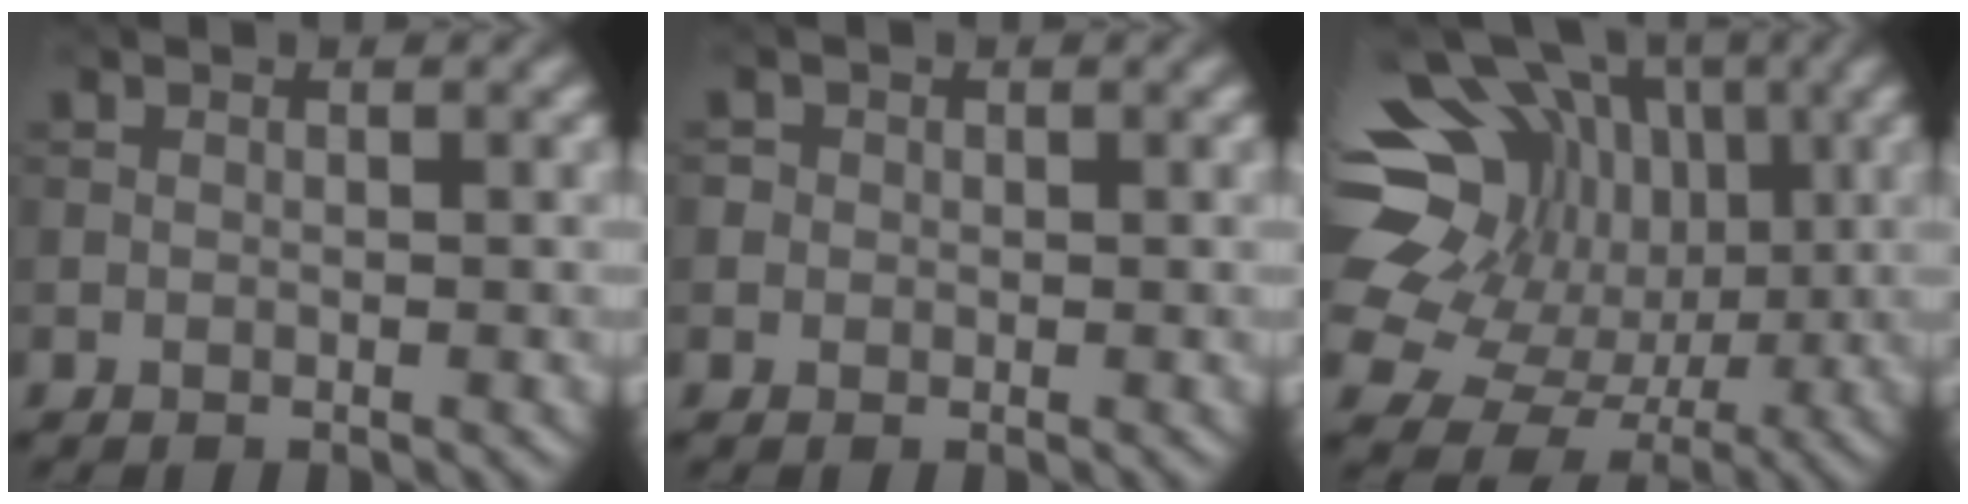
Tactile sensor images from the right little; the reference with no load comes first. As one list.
[{"total": 0.8, "force": [0.1, 0.8, 0.1], "torque": [0.006, -0.002, -0.001]}, {"total": 17.4, "force": [4.3, 14.4, 8.7], "torque": [-0.208, 0.045, 0.060]}]